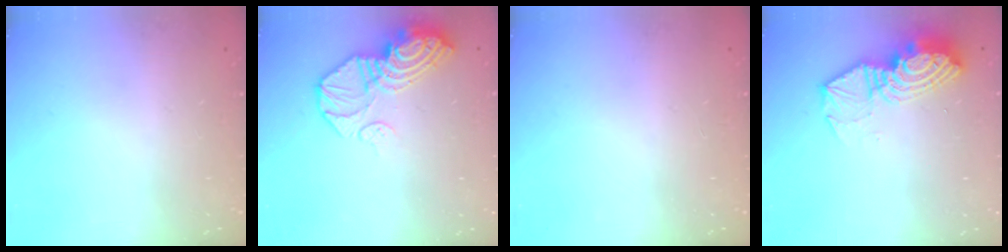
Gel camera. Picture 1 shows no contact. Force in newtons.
{"total": 16.7, "press": 16.6, "slide": 2.0}
{"total": 1.2, "press": 1.1, "slide": 0.2}
{"total": 13.6, "press": 13.5, "slide": 1.2}